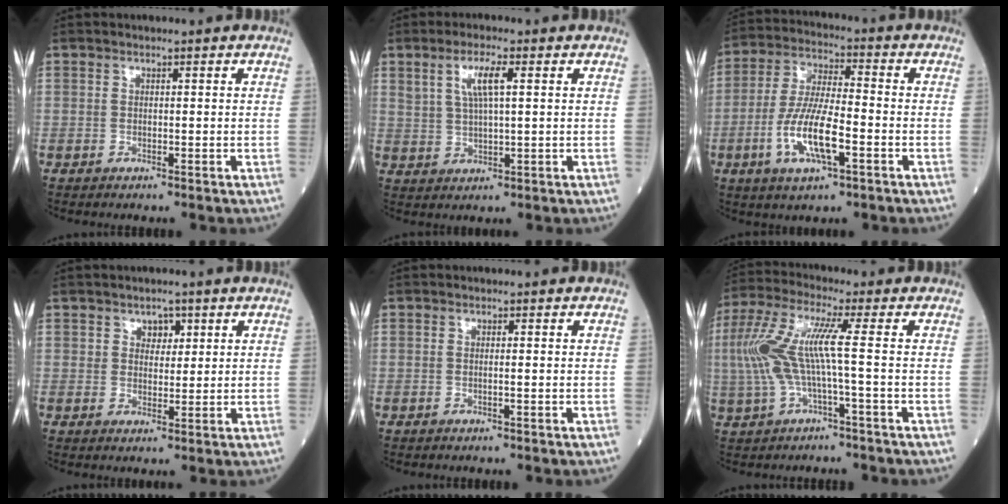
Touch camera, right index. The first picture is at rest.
{"total": 5.1, "force": [2.0, 0.8, 4.6], "torque": [-0.094, 0.006, 0.043]}
{"total": 10.9, "force": [-3.6, 2.3, 10.0], "torque": [-0.204, -0.005, -0.066]}
{"total": 2.6, "force": [1.4, 1.8, 1.2], "torque": [-0.012, 0.002, 0.023]}
{"total": 0.5, "force": [-0.1, -0.2, 0.5], "torque": [-0.009, 0.002, -0.003]}
{"total": 9.4, "force": [-0.4, 0.1, 9.4], "torque": [-0.218, 0.024, -0.009]}